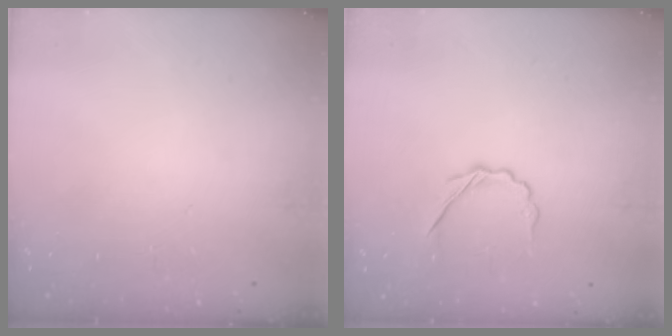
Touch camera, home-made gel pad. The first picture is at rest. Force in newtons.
{"total": 4.6, "press": 4.5, "slide": 1.1}